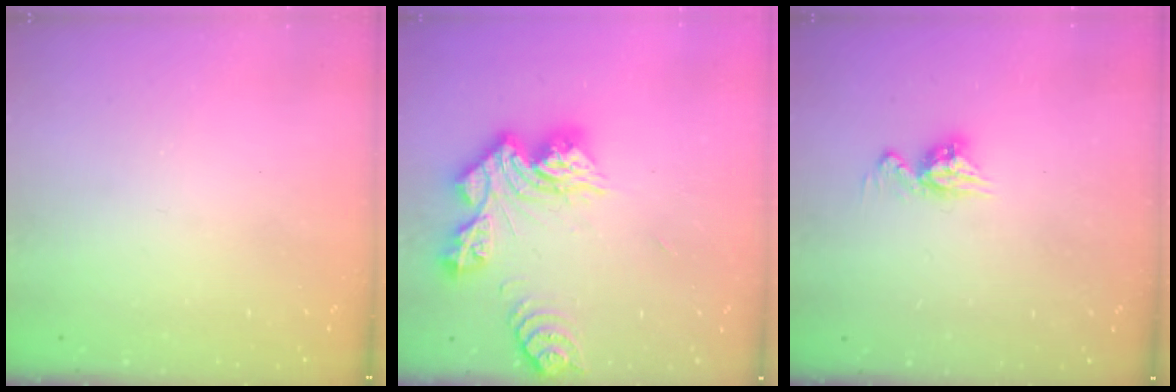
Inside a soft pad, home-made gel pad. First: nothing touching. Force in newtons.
{"total": 14.3, "press": 14.2, "slide": 1.5}
{"total": 8.0, "press": 8.0, "slide": 0.7}